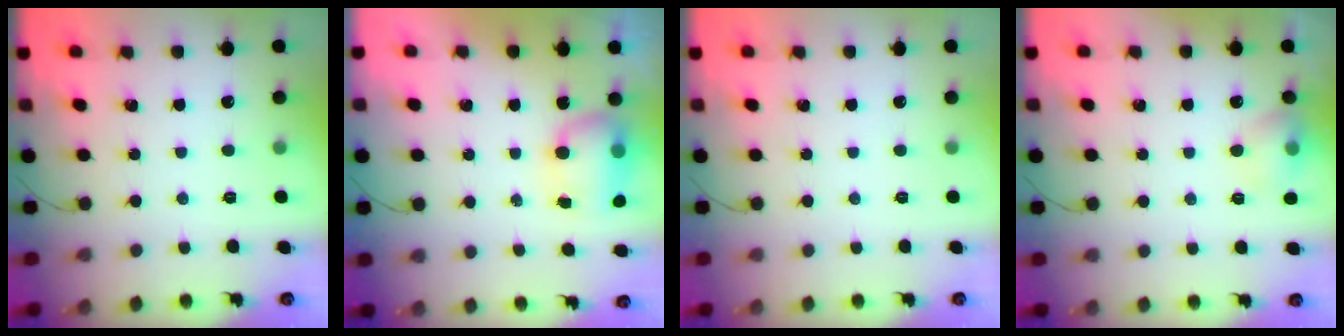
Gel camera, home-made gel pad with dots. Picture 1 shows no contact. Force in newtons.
{"total": 11.7, "press": 8.7, "slide": 7.8}
{"total": 0.0}
{"total": 8.1, "press": 8.0, "slide": 1.5}